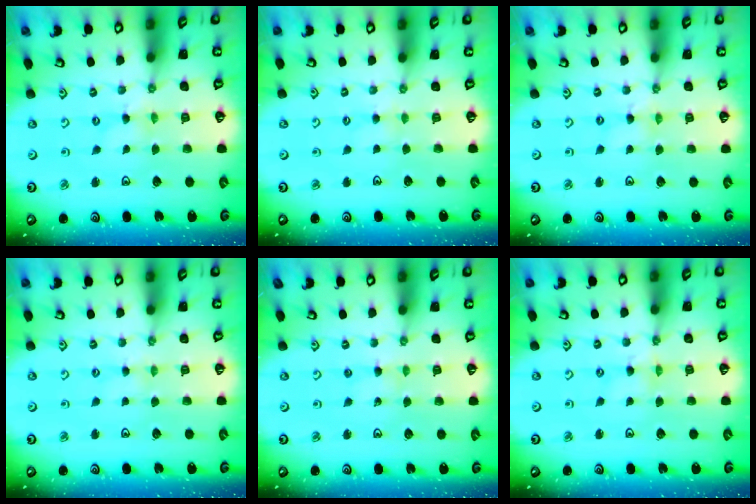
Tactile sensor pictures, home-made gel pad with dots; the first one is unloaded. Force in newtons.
{"total": 1.4, "press": 1.3, "slide": 0.3}
{"total": 0.9, "press": 0.9, "slide": 0.2}
{"total": 1.5, "press": 1.5, "slide": 0.3}
{"total": 1.3, "press": 1.3, "slide": 0.2}
{"total": 0.0}